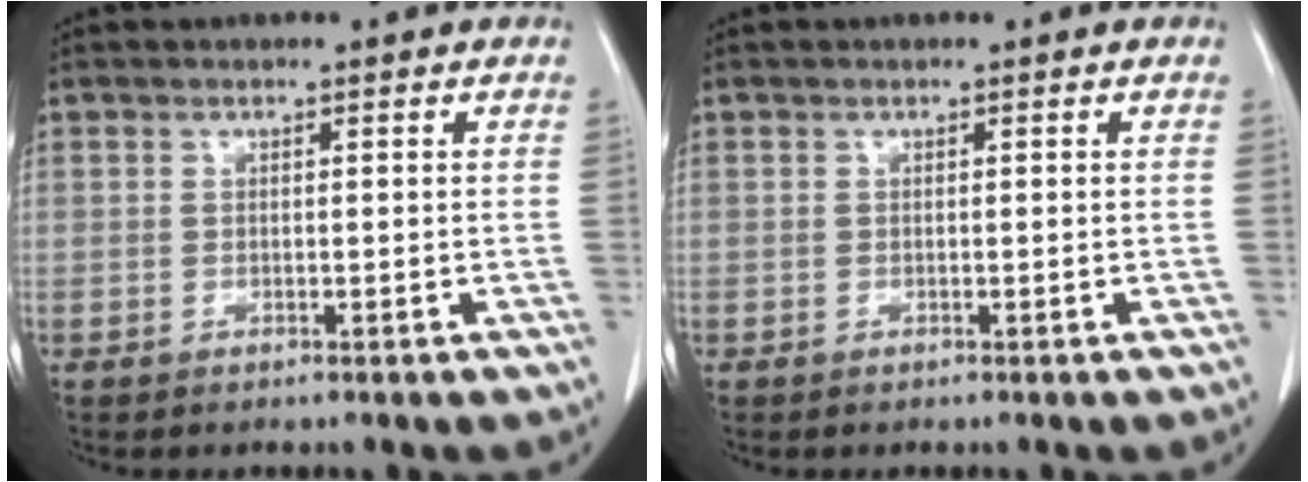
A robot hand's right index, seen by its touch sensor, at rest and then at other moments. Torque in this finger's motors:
{"motor_torque": [0.00, 0.00, 0.00, 0.00]}